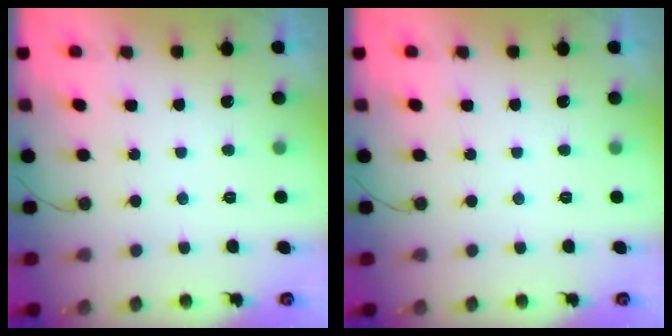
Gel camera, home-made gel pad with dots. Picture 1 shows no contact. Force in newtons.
{"total": 0.0}